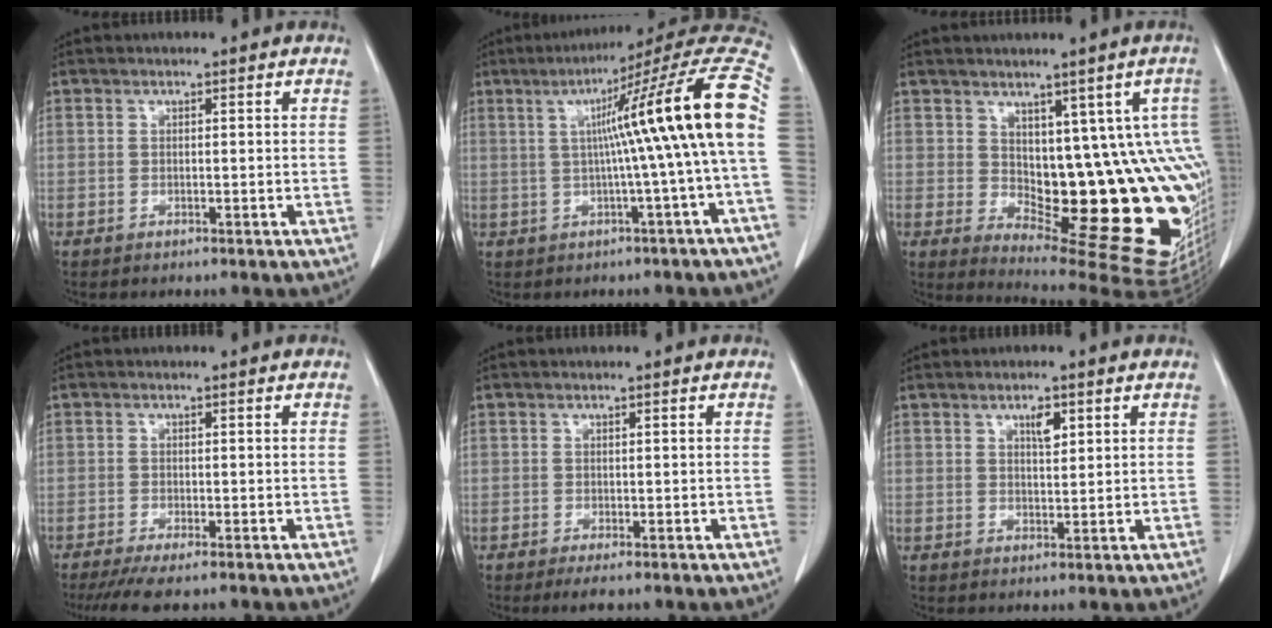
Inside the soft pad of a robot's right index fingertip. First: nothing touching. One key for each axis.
{"total": 17.1, "fx": 1.3, "fy": -1.8, "fz": 17.0, "tx": -0.215, "ty": 0.035, "tz": 0.011}
{"total": 17.3, "fx": 0.7, "fy": 6.9, "fz": 15.9, "tx": -0.143, "ty": 0.008, "tz": 0.031}
{"total": 4.5, "fx": -3.5, "fy": 0.3, "fz": 2.8, "tx": -0.043, "ty": -0.011, "tz": -0.056}
{"total": 1.3, "fx": -0.7, "fy": 0.4, "fz": 1.0, "tx": -0.017, "ty": -0.003, "tz": -0.009}
{"total": 2.7, "fx": 1.5, "fy": 1.0, "fz": 2.0, "tx": -0.034, "ty": -0.003, "tz": 0.028}